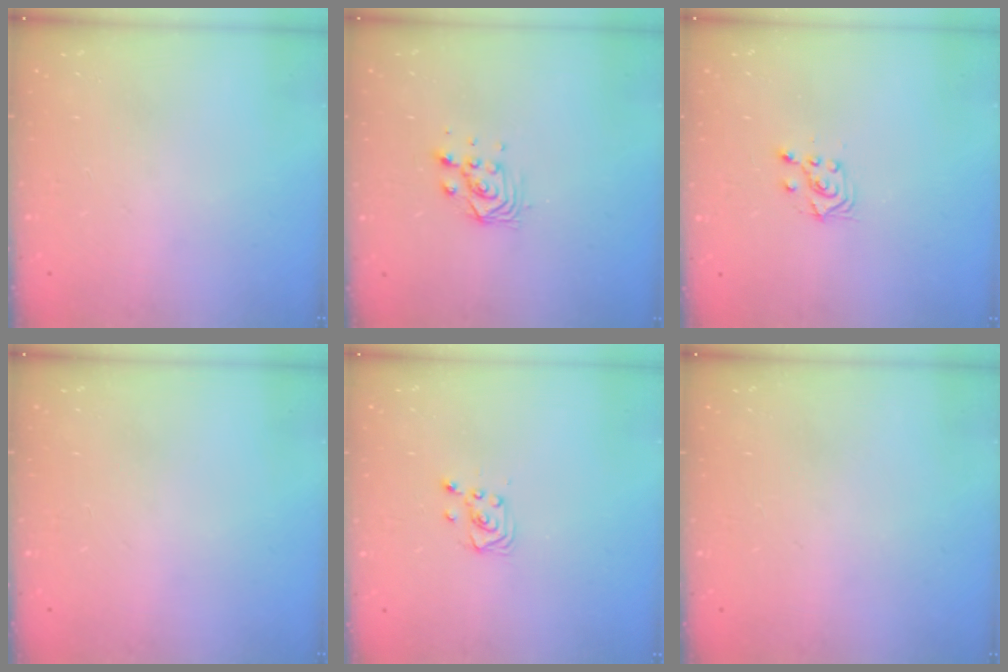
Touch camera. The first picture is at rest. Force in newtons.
{"total": 3.5, "press": 3.4, "slide": 0.8}
{"total": 5.0, "press": 5.0, "slide": 0.8}
{"total": 0.0}
{"total": 2.9, "press": 2.9, "slide": 0.4}
{"total": 0.0}